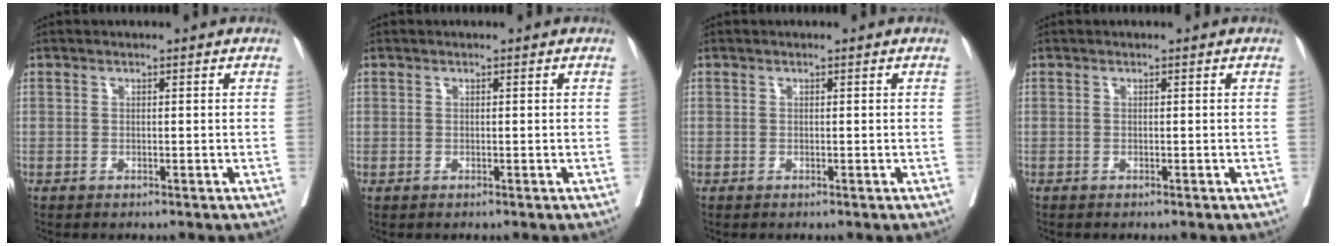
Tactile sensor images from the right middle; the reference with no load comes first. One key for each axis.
{"total": 0.0}
{"total": 0.0}
{"total": 0.0}